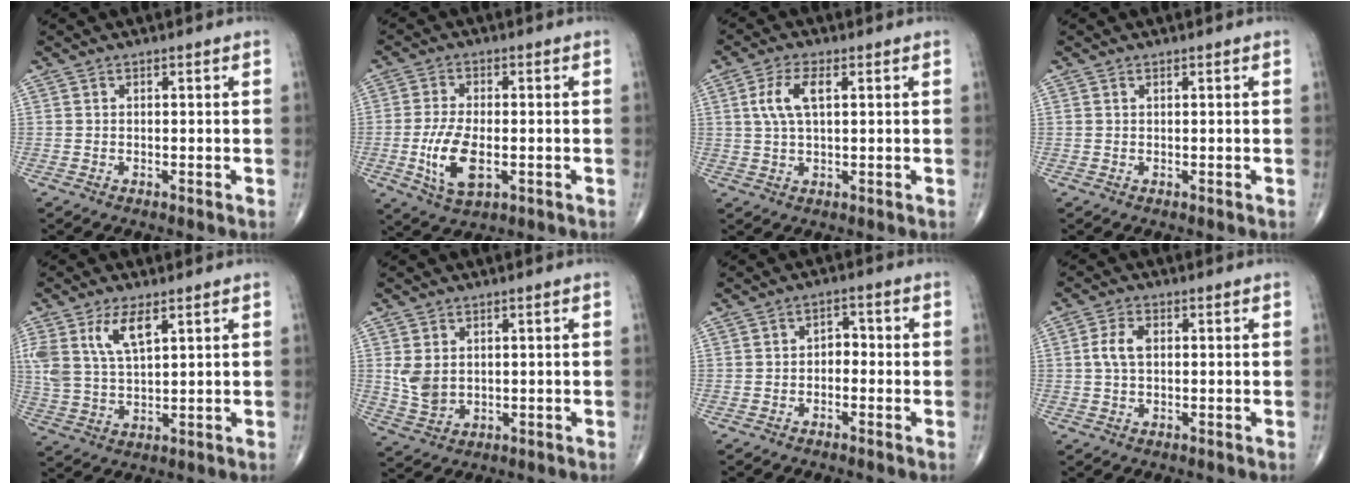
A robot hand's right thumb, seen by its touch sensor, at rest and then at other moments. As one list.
[{"total": 9.1, "force": [-2.0, 4.3, 7.8], "torque": [-0.155, -0.003, -0.033]}, {"total": 6.0, "force": [1.6, 2.5, 5.2], "torque": [-0.115, 0.006, 0.034]}, {"total": 0.0}, {"total": 8.9, "force": [4.3, 3.8, 6.8], "torque": [-0.137, -0.011, 0.092]}, {"total": 5.2, "force": [1.0, 3.8, 3.4], "torque": [-0.057, -0.010, 0.033]}, {"total": 2.8, "force": [-0.7, 2.0, 1.9], "torque": [-0.010, 0.019, -0.021]}, {"total": 4.1, "force": [0.5, 2.4, 3.3], "torque": [-0.075, 0.008, 0.007]}]